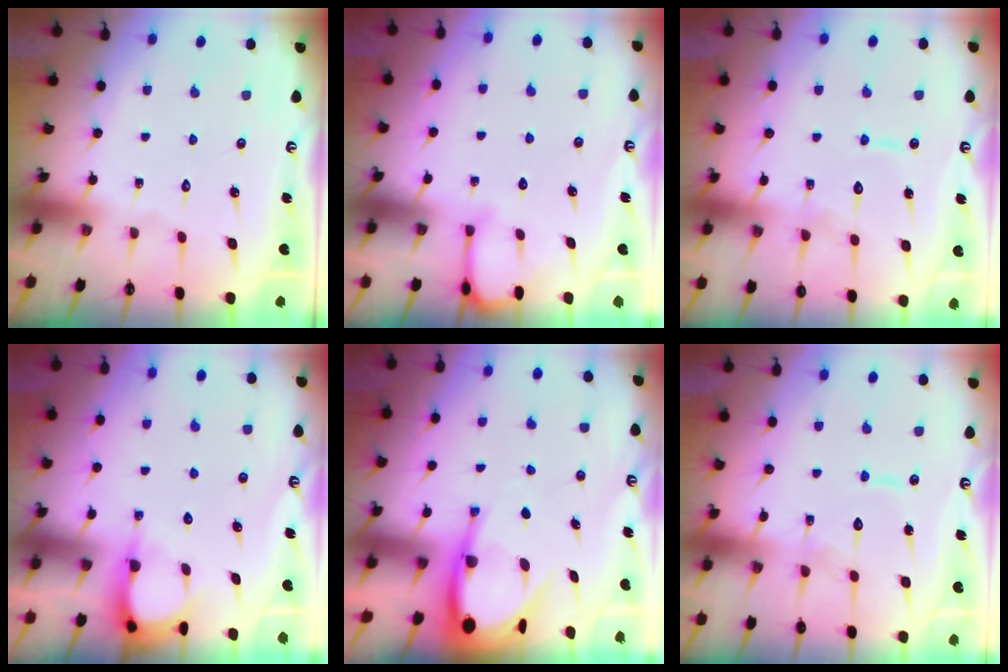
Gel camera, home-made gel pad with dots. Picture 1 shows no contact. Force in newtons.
{"total": 2.8, "press": 2.8, "slide": 0.1}
{"total": 8.9, "press": 8.8, "slide": 0.9}
{"total": 4.3, "press": 4.3, "slide": 0.2}
{"total": 8.2, "press": 8.1, "slide": 0.9}
{"total": 9.6, "press": 9.6, "slide": 0.9}